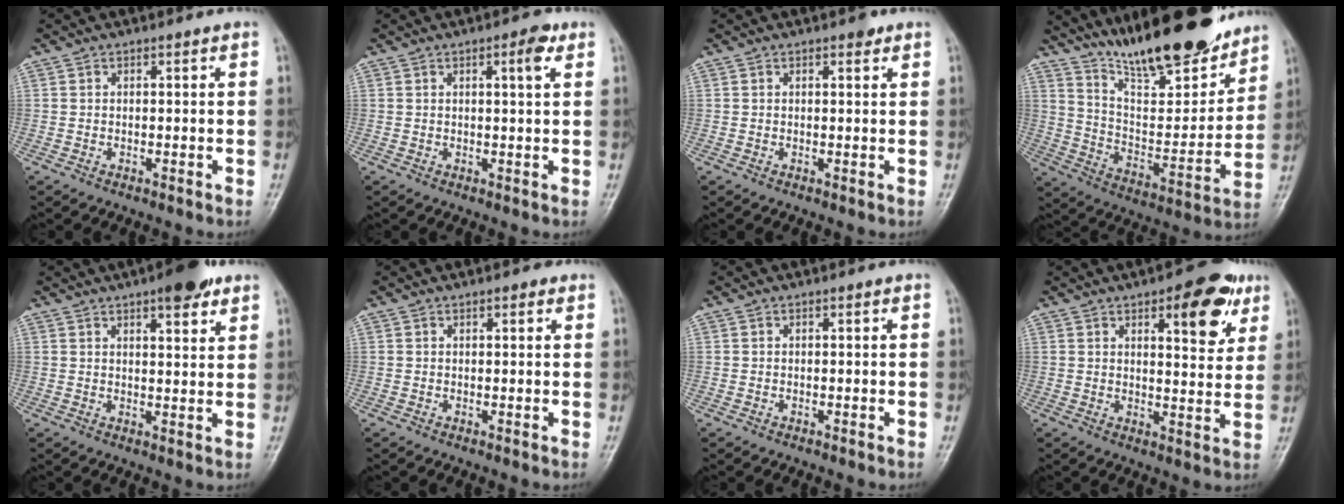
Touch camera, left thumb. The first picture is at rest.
{"total": 3.1, "force": [1.4, 0.7, 2.7], "torque": [-0.038, -0.003, 0.017]}
{"total": 1.6, "force": [1.0, 0.7, 1.0], "torque": [-0.008, -0.002, 0.010]}
{"total": 21.3, "force": [17.2, 5.4, 11.4], "torque": [-0.139, -0.095, 0.290]}
{"total": 7.6, "force": [4.8, 2.4, 5.4], "torque": [-0.058, -0.021, 0.062]}
{"total": 1.5, "force": [0.9, 0.7, 1.0], "torque": [-0.009, -0.001, 0.008]}
{"total": 0.0}
{"total": 11.1, "force": [5.5, 4.4, 8.5], "torque": [-0.082, -0.023, 0.068]}